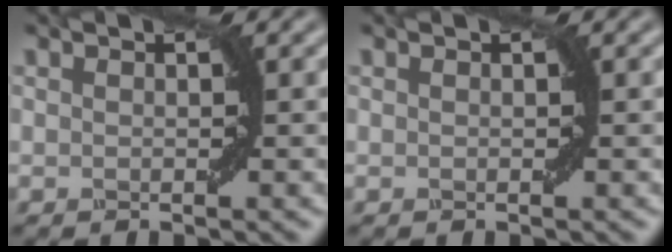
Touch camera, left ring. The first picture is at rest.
{"total": 0.0}